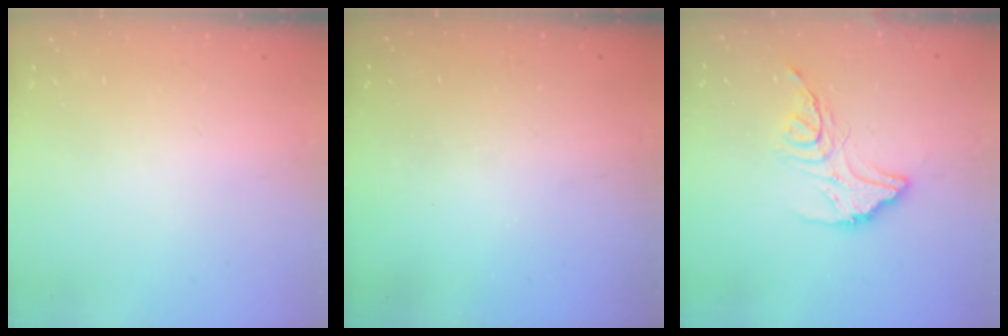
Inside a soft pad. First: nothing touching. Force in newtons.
{"total": 3.2, "press": 3.2, "slide": 0.1}
{"total": 13.7, "press": 13.6, "slide": 1.2}